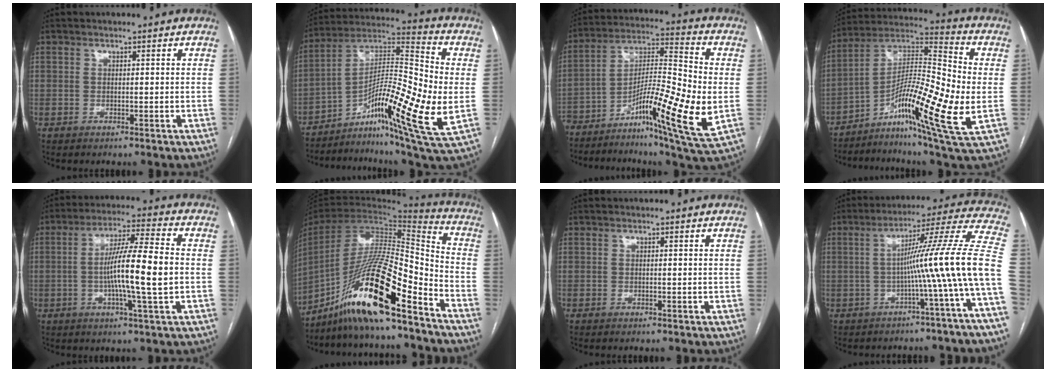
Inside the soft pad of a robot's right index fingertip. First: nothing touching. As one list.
[{"total": 20.6, "force": [-4.5, 2.2, 20.0], "torque": [-0.346, 0.005, -0.076]}, {"total": 19.7, "force": [-5.3, 2.0, 18.9], "torque": [-0.334, -0.003, -0.085]}, {"total": 20.1, "force": [-4.8, 1.8, 19.5], "torque": [-0.351, 0.000, -0.086]}, {"total": 12.2, "force": [-1.2, 0.2, 12.1], "torque": [-0.213, 0.004, -0.026]}, {"total": 20.6, "force": [-13.9, 2.0, 15.0], "torque": [-0.301, -0.010, -0.254]}, {"total": 0.0}, {"total": 13.9, "force": [-3.3, -3.2, 13.2], "torque": [-0.170, 0.023, -0.055]}]